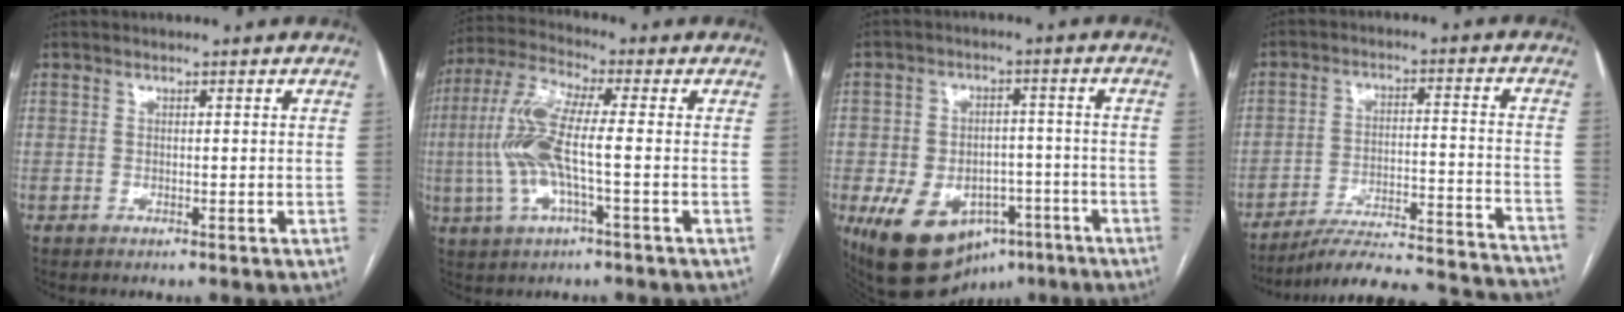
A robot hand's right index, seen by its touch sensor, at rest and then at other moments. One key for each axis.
{"total": 11.0, "fx": -1.3, "fy": 1.7, "fz": 10.8, "tx": -0.243, "ty": 0.011, "tz": -0.031}
{"total": 15.0, "fx": -7.9, "fy": 9.7, "fz": 8.2, "tx": -0.144, "ty": 0.013, "tz": -0.110}
{"total": 25.0, "fx": -23.7, "fy": 1.5, "fz": 7.8, "tx": -0.063, "ty": -0.002, "tz": -0.320}